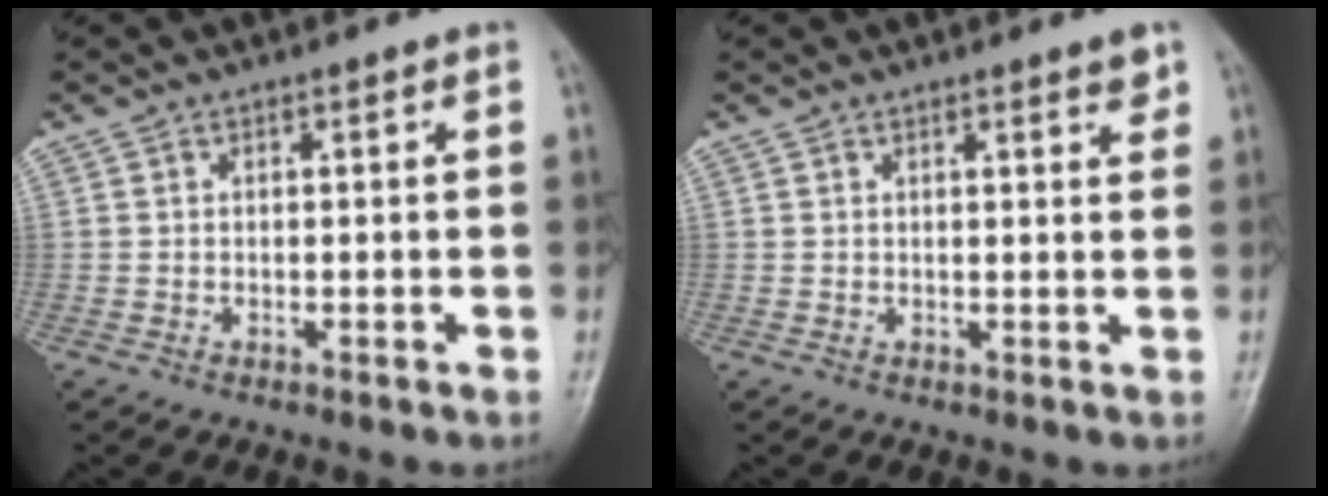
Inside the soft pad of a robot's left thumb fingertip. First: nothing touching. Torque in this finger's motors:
{"motor_torque": [0.06, 0.05, -0.08, -0.05, 0.01]}